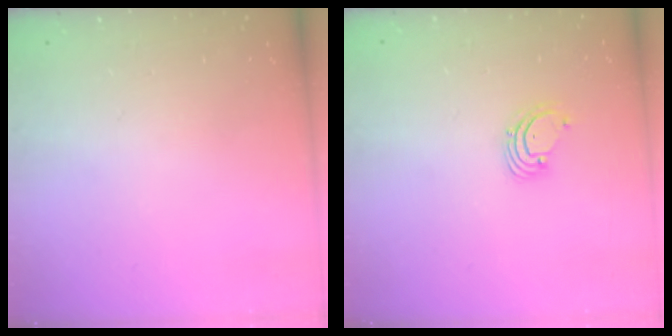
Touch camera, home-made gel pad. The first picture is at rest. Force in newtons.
{"total": 1.6, "press": 1.6, "slide": 0.1}